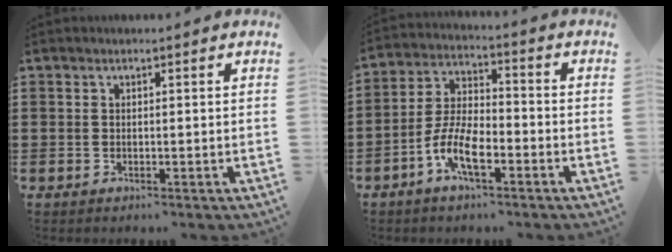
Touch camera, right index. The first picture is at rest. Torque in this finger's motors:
{"motor_torque": [2.14, 0.00, 0.40, 0.12]}